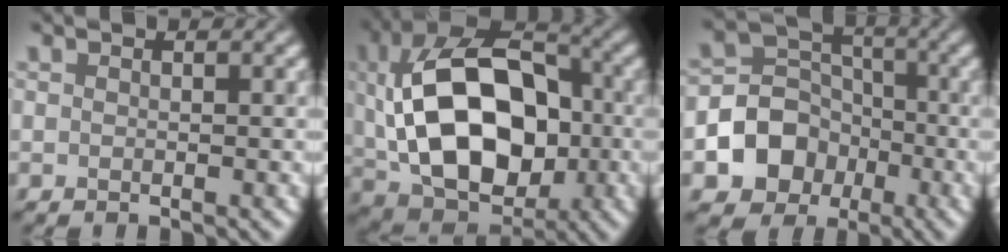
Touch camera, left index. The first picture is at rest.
{"total": 15.8, "force": [-0.1, 10.2, 12.1], "torque": [-0.207, 0.001, 0.002]}
{"total": 6.9, "force": [-2.6, 5.8, 2.6], "torque": [-0.027, 0.001, -0.070]}